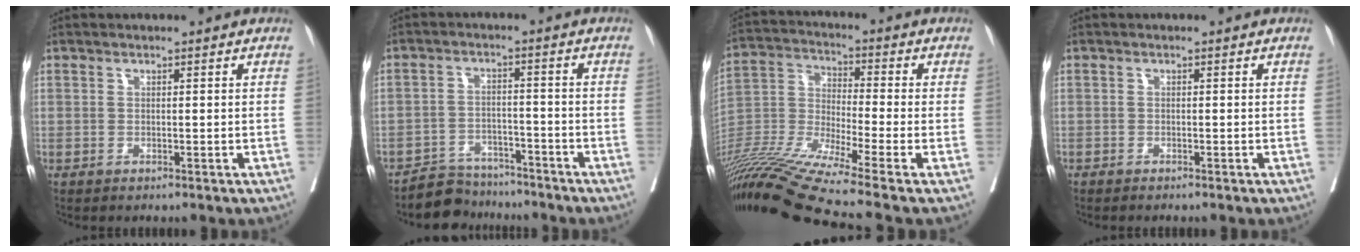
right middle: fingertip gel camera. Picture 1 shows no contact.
{"total": 6.2, "force": [-5.7, 2.4, -0.4], "torque": [0.015, 0.015, -0.096]}
{"total": 18.7, "force": [-15.2, -2.4, 10.6], "torque": [-0.230, -0.028, -0.285]}
{"total": 1.1, "force": [-1.0, 0.0, 0.4], "torque": [-0.006, 0.000, -0.016]}